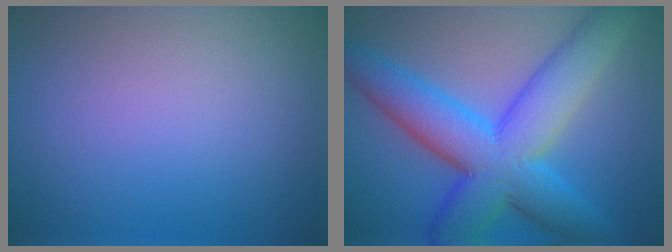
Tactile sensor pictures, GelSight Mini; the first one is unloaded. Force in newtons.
{"total": 10.8, "press": 10.8, "slide": 0.1}